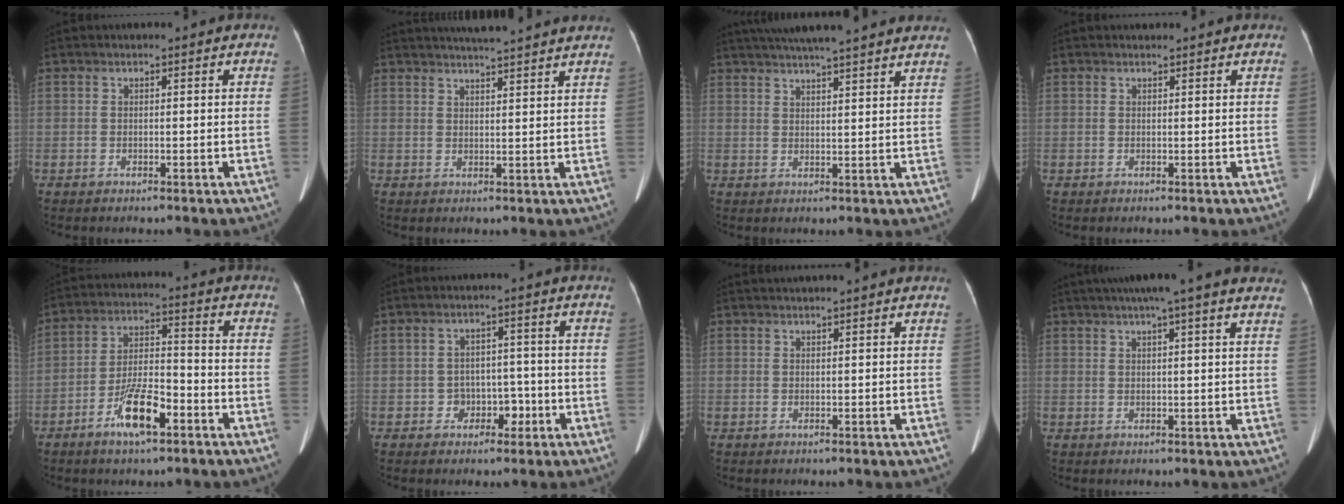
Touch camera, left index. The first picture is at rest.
{"total": 11.1, "force": [10.2, -0.2, 4.4], "torque": [-0.070, 0.020, 0.126]}
{"total": 18.9, "force": [16.7, 0.9, 8.9], "torque": [-0.148, 0.031, 0.220]}
{"total": 0.8, "force": [0.8, 0.2, 0.1], "torque": [-0.011, 0.008, 0.014]}
{"total": 8.9, "force": [-4.9, 2.4, 7.0], "torque": [-0.141, 0.000, -0.089]}
{"total": 3.8, "force": [-1.6, 3.1, 1.5], "torque": [-0.020, 0.014, -0.019]}
{"total": 3.2, "force": [2.8, -0.8, 1.3], "torque": [-0.012, 0.024, 0.047]}
{"total": 12.7, "force": [10.2, 0.0, 7.6], "torque": [-0.122, 0.037, 0.121]}